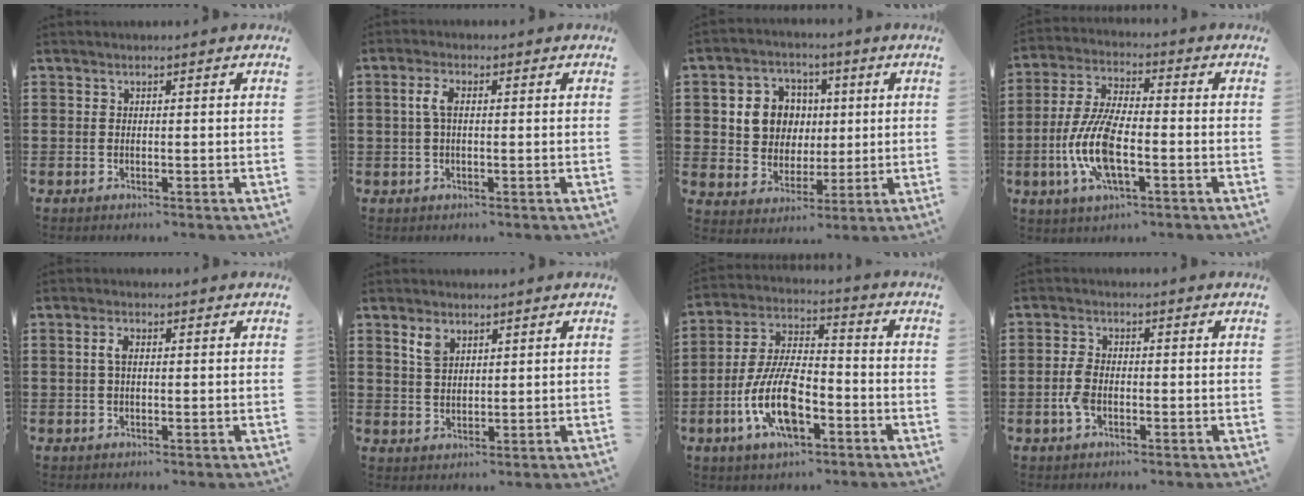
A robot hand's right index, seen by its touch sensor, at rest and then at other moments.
{"total": 3.2, "force": [0.2, 1.3, 2.9], "torque": [-0.073, 0.000, -0.004]}
{"total": 7.6, "force": [1.3, 7.0, 2.6], "torque": [-0.078, 0.017, 0.024]}
{"total": 10.3, "force": [-2.9, 3.7, 9.2], "torque": [-0.214, -0.014, -0.059]}
{"total": 2.3, "force": [0.3, 1.1, 2.0], "torque": [-0.043, 0.007, 0.003]}
{"total": 3.3, "force": [2.1, 1.9, 1.8], "torque": [-0.042, 0.005, 0.040]}
{"total": 11.6, "force": [-4.5, 4.8, 9.6], "torque": [-0.216, -0.003, -0.086]}
{"total": 3.6, "force": [-1.1, 1.9, 2.9], "torque": [-0.073, -0.003, -0.025]}